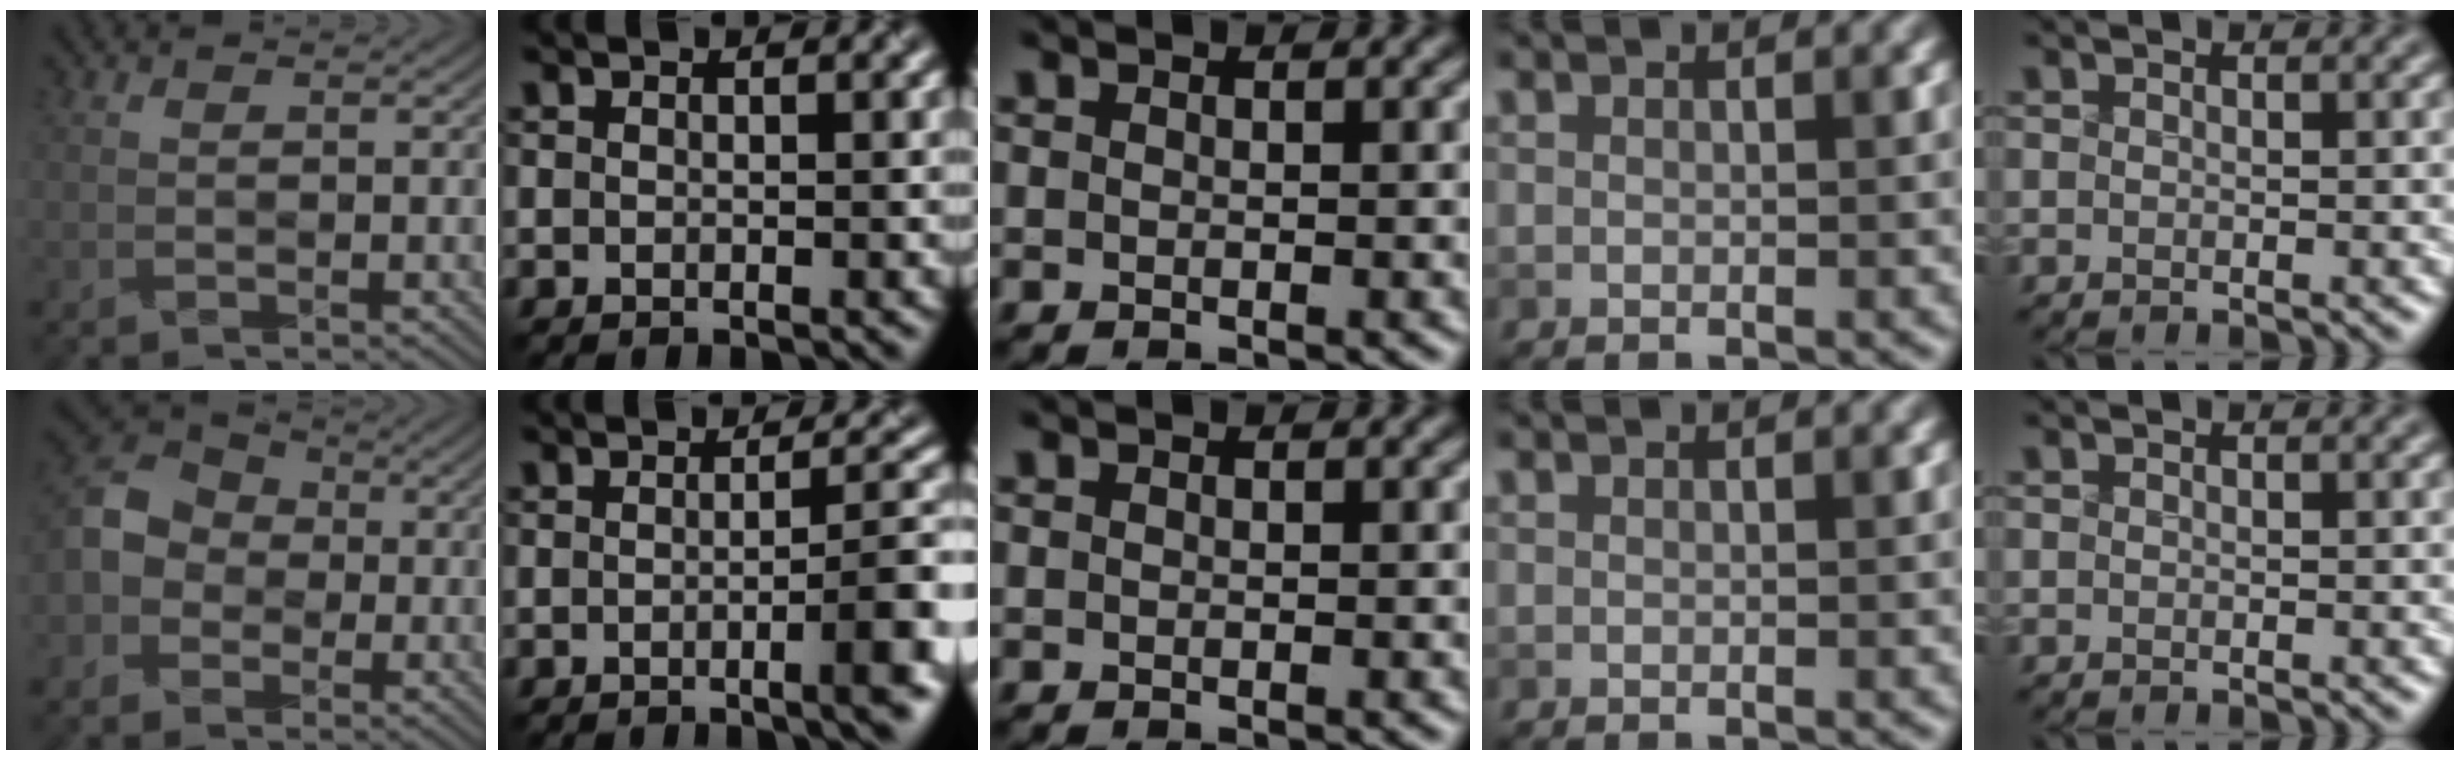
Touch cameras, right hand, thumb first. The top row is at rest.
{"thumb": {"total": 8.6, "force": [-1.4, 7.5, 3.9], "torque": [-0.105, 0.000, -0.046]}, "index": {"total": 4.5, "force": [-1.5, 0.6, 4.2], "torque": [-0.057, 0.006, -0.028]}}